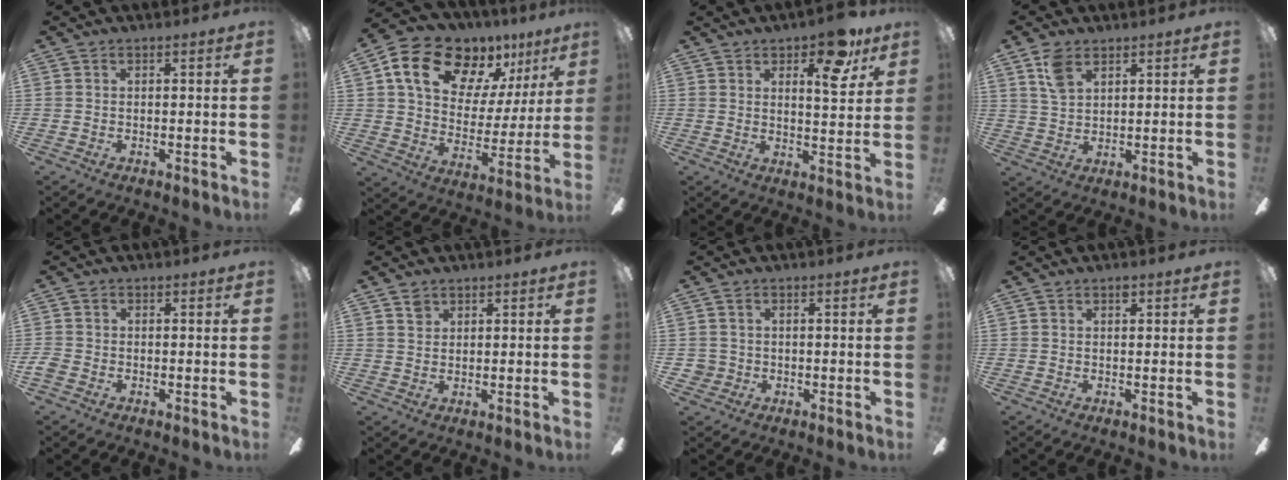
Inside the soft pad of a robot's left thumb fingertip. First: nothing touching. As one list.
[{"total": 18.2, "force": [11.6, 10.7, 9.0], "torque": [-0.153, -0.060, 0.207]}, {"total": 10.6, "force": [6.4, 4.4, 7.2], "torque": [-0.090, -0.022, 0.104]}, {"total": 6.5, "force": [4.0, 3.7, 3.5], "torque": [-0.072, 0.000, 0.076]}, {"total": 2.2, "force": [-1.0, 1.5, 1.1], "torque": [-0.023, 0.004, -0.020]}, {"total": 2.4, "force": [1.7, 1.5, 0.5], "torque": [0.003, -0.008, 0.031]}, {"total": 2.7, "force": [-0.2, 2.6, 0.4], "torque": [-0.011, 0.006, -0.006]}, {"total": 1.1, "force": [0.7, 0.5, 0.6], "torque": [-0.006, 0.000, 0.010]}]